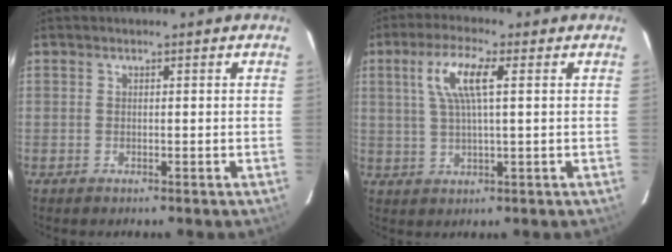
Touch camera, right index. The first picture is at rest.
{"total": 7.7, "force": [2.3, 1.5, 7.2], "torque": [-0.141, 0.009, 0.047]}